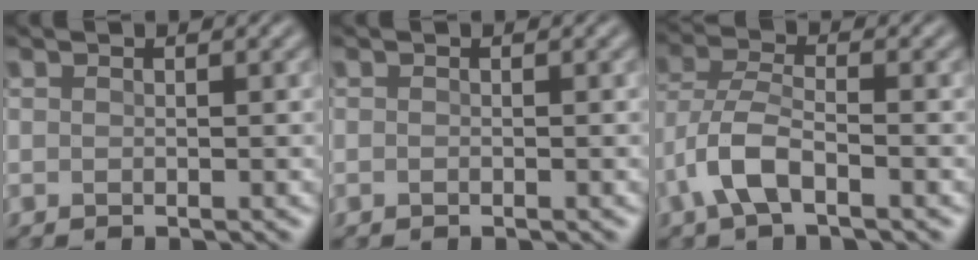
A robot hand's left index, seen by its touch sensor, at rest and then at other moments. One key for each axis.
{"total": 0.0}
{"total": 4.9, "fx": -2.2, "fy": 2.1, "fz": 3.8, "tx": -0.087, "ty": 0.004, "tz": -0.053}